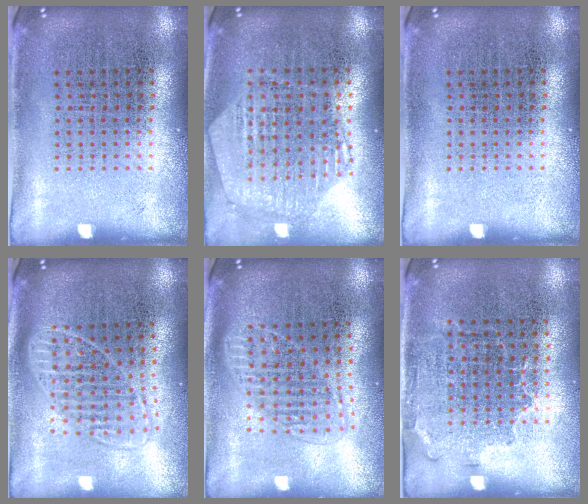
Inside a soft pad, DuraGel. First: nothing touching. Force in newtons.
{"total": 1.1, "press": 1.1, "slide": 0.2}
{"total": 0.0}
{"total": 1.8, "press": 1.4, "slide": 1.0}
{"total": 1.6, "press": 1.4, "slide": 0.8}
{"total": 1.4, "press": 1.1, "slide": 0.9}